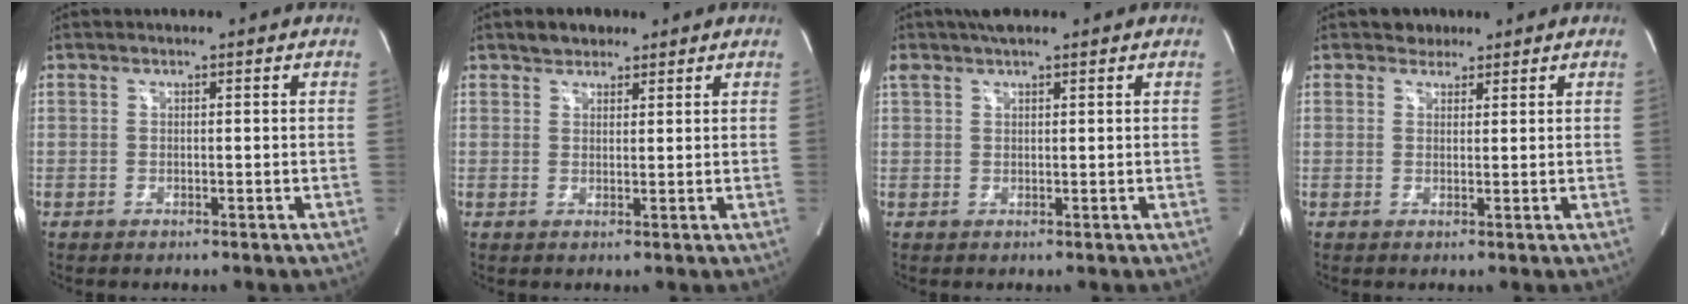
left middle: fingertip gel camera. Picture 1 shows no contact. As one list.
[{"total": 2.9, "force": [2.2, 1.7, 0.7], "torque": [-0.015, 0.008, 0.035]}, {"total": 4.1, "force": [3.2, 0.8, 2.3], "torque": [-0.049, 0.028, 0.059]}, {"total": 2.1, "force": [1.6, 1.4, 0.0], "torque": [-0.001, 0.004, 0.021]}]